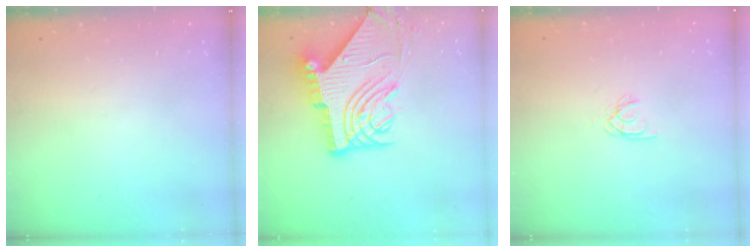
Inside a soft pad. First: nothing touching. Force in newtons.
{"total": 14.9, "press": 14.8, "slide": 1.9}
{"total": 2.0, "press": 2.0, "slide": 0.4}